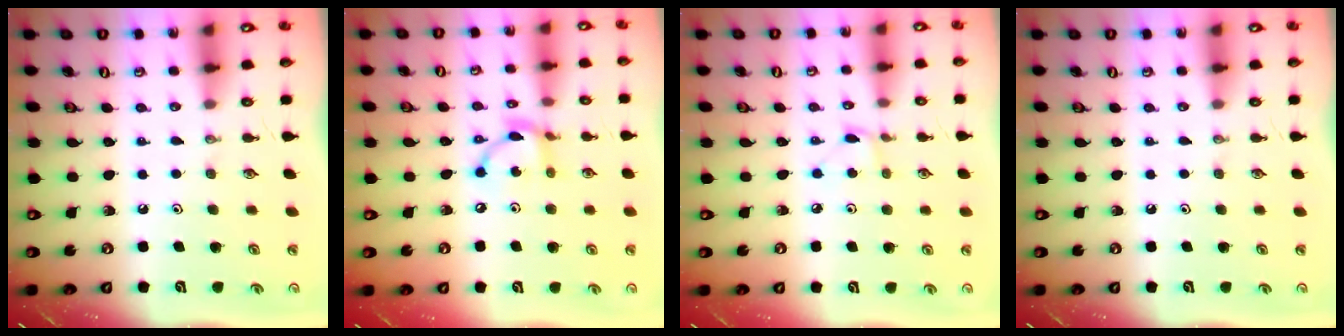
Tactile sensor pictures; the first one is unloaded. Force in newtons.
{"total": 8.4, "press": 8.4, "slide": 0.2}
{"total": 3.1, "press": 3.0, "slide": 0.4}
{"total": 0.0}